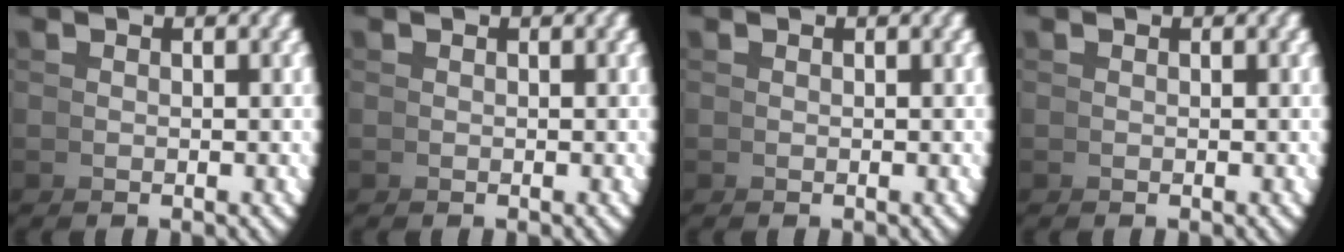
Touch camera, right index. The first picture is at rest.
{"total": 0.0}
{"total": 0.0}
{"total": 0.0}